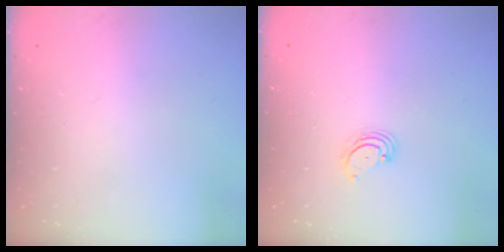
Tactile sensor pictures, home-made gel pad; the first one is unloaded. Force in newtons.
{"total": 2.7, "press": 2.7, "slide": 0.3}